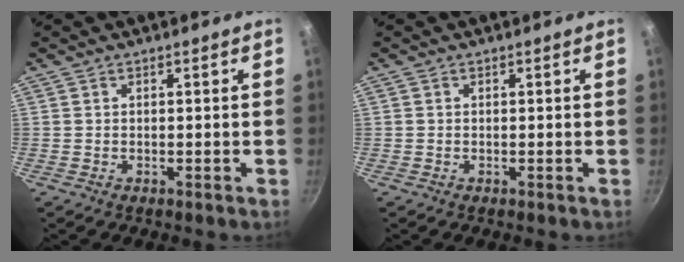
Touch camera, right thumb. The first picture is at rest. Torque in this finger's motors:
{"motor_torque": [-0.03, 0.30, 0.26, 0.12, -0.02]}